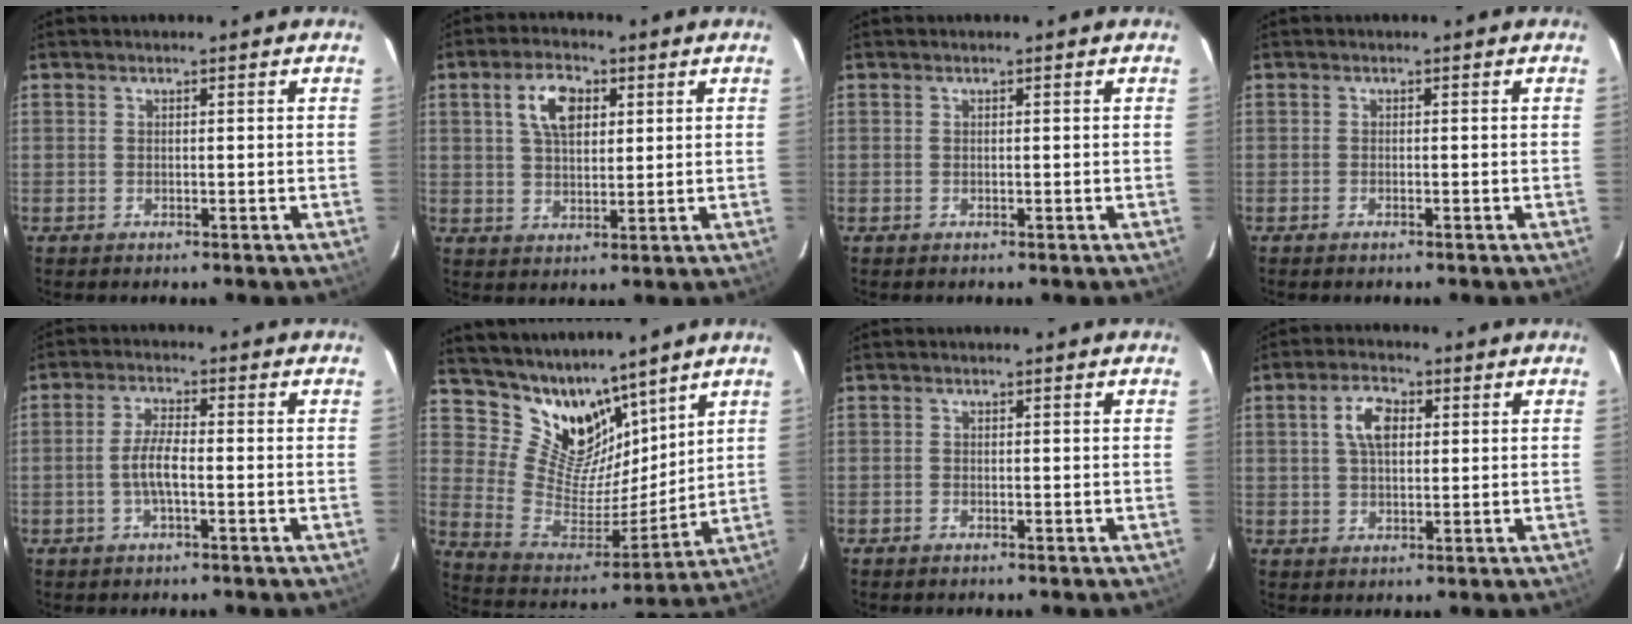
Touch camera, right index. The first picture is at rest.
{"total": 7.3, "force": [2.7, 4.0, 5.5], "torque": [-0.100, 0.018, 0.050]}
{"total": 0.0}
{"total": 0.7, "force": [-0.5, 0.2, 0.3], "torque": [-0.007, 0.000, -0.011]}
{"total": 4.8, "force": [-1.2, 1.1, 4.5], "torque": [-0.091, 0.005, -0.023]}
{"total": 14.5, "force": [11.6, 7.6, 4.5], "torque": [-0.097, -0.011, 0.228]}
{"total": 0.5, "force": [-0.5, 0.2, 0.1], "torque": [-0.003, 0.001, -0.011]}
{"total": 5.9, "force": [1.6, 3.3, 4.6], "torque": [-0.085, 0.015, 0.030]}